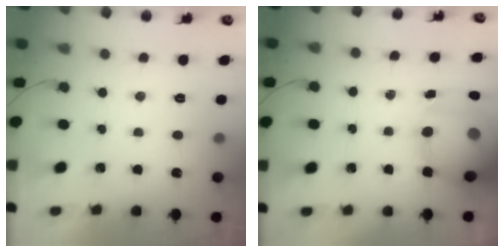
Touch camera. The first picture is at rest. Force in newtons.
{"total": 12.9, "press": 12.5, "slide": 3.4}